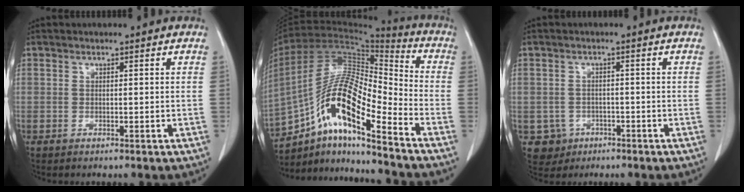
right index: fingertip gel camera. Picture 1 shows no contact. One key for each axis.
{"total": 16.5, "fx": -9.5, "fy": 3.1, "fz": 13.1, "tx": -0.244, "ty": 0.021, "tz": -0.165}
{"total": 3.8, "fx": -1.4, "fy": 3.6, "fz": 0.0, "tx": 0.004, "ty": 0.011, "tz": -0.015}